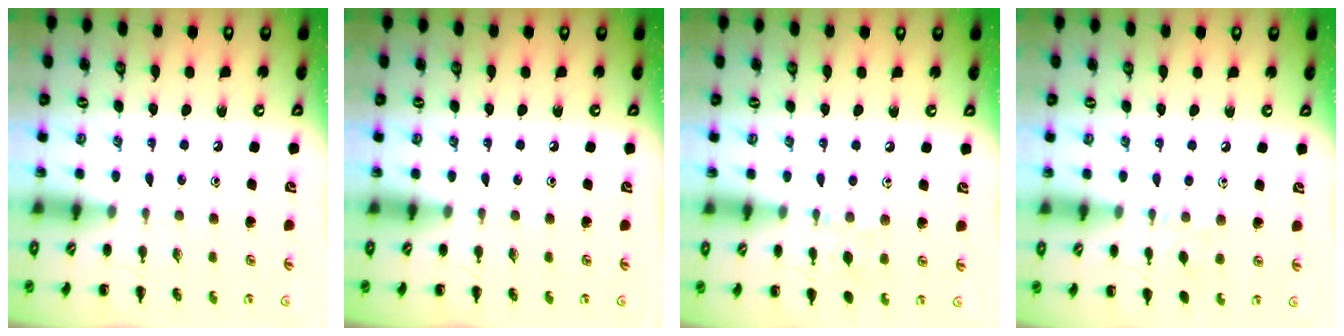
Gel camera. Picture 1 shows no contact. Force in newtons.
{"total": 0.0}
{"total": 7.6, "press": 7.5, "slide": 1.4}
{"total": 5.0, "press": 4.8, "slide": 1.3}